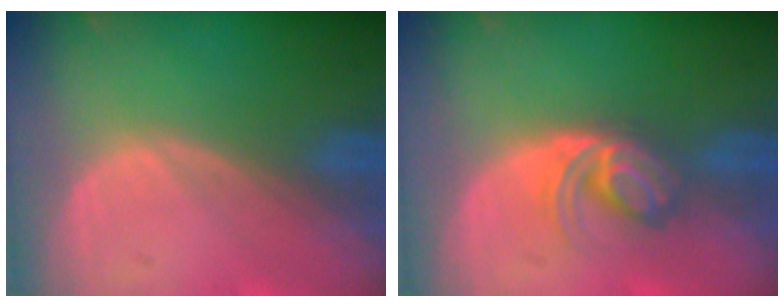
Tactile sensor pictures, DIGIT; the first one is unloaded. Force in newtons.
{"total": 5.9, "press": 5.1, "slide": 3.0}